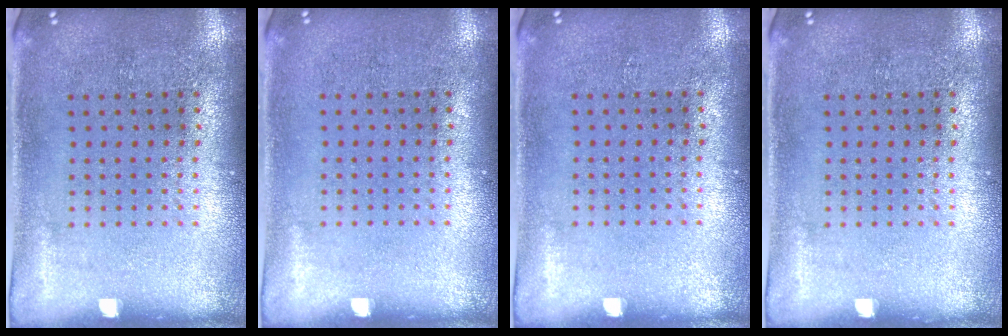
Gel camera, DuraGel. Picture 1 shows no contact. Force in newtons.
{"total": 0.0}
{"total": 0.0}
{"total": 0.0}